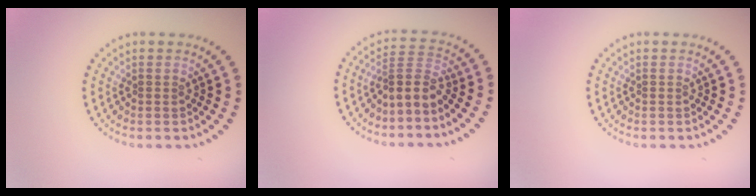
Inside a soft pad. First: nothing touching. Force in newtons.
{"total": 2.9, "press": 2.0, "slide": 2.1}
{"total": 0.0}